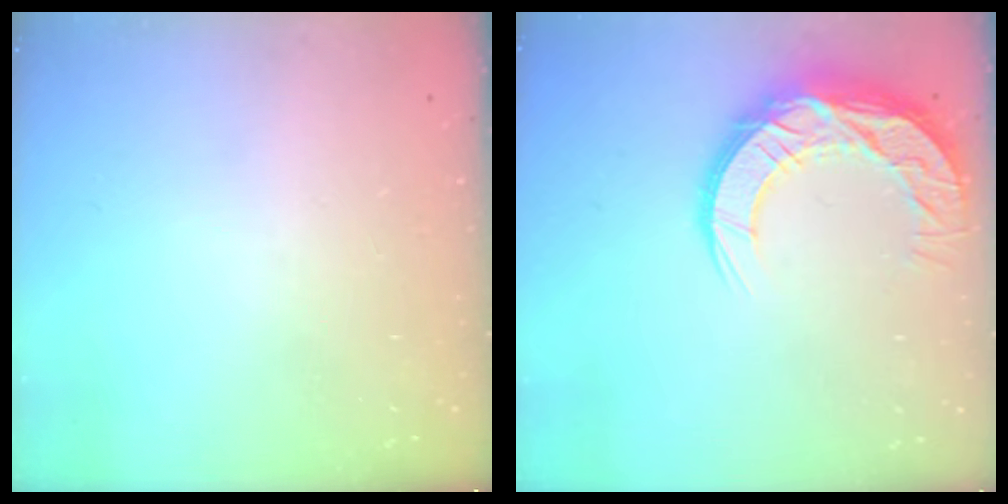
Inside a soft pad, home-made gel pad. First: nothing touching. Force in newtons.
{"total": 15.4, "press": 15.3, "slide": 1.0}